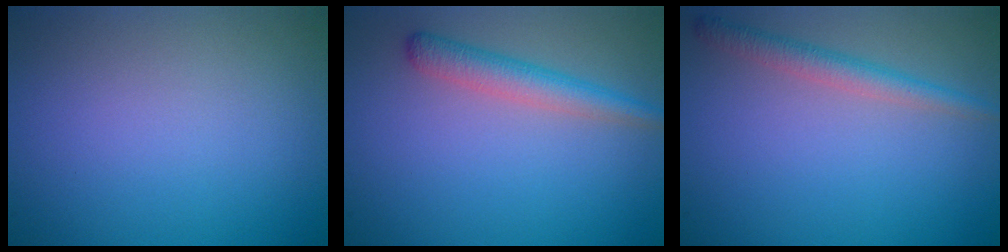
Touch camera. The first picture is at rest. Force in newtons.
{"total": 2.8, "press": 2.8, "slide": 0.2}
{"total": 2.3, "press": 2.3, "slide": 0.1}